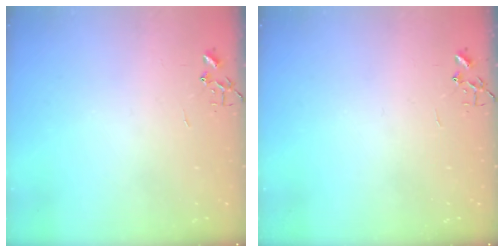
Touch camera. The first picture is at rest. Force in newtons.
{"total": 0.0}